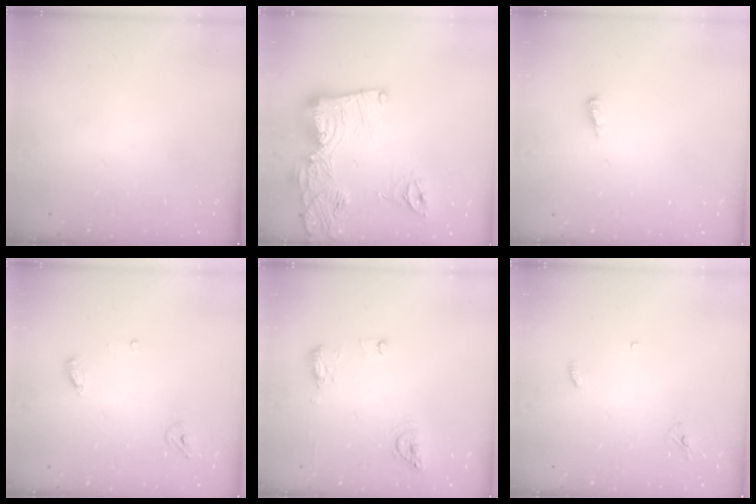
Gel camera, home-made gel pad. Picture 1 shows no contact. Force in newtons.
{"total": 18.6, "press": 18.6, "slide": 1.6}
{"total": 2.5, "press": 2.5, "slide": 0.2}
{"total": 5.0, "press": 5.0, "slide": 0.4}
{"total": 12.8, "press": 10.6, "slide": 7.2}
{"total": 2.9, "press": 2.9, "slide": 0.2}